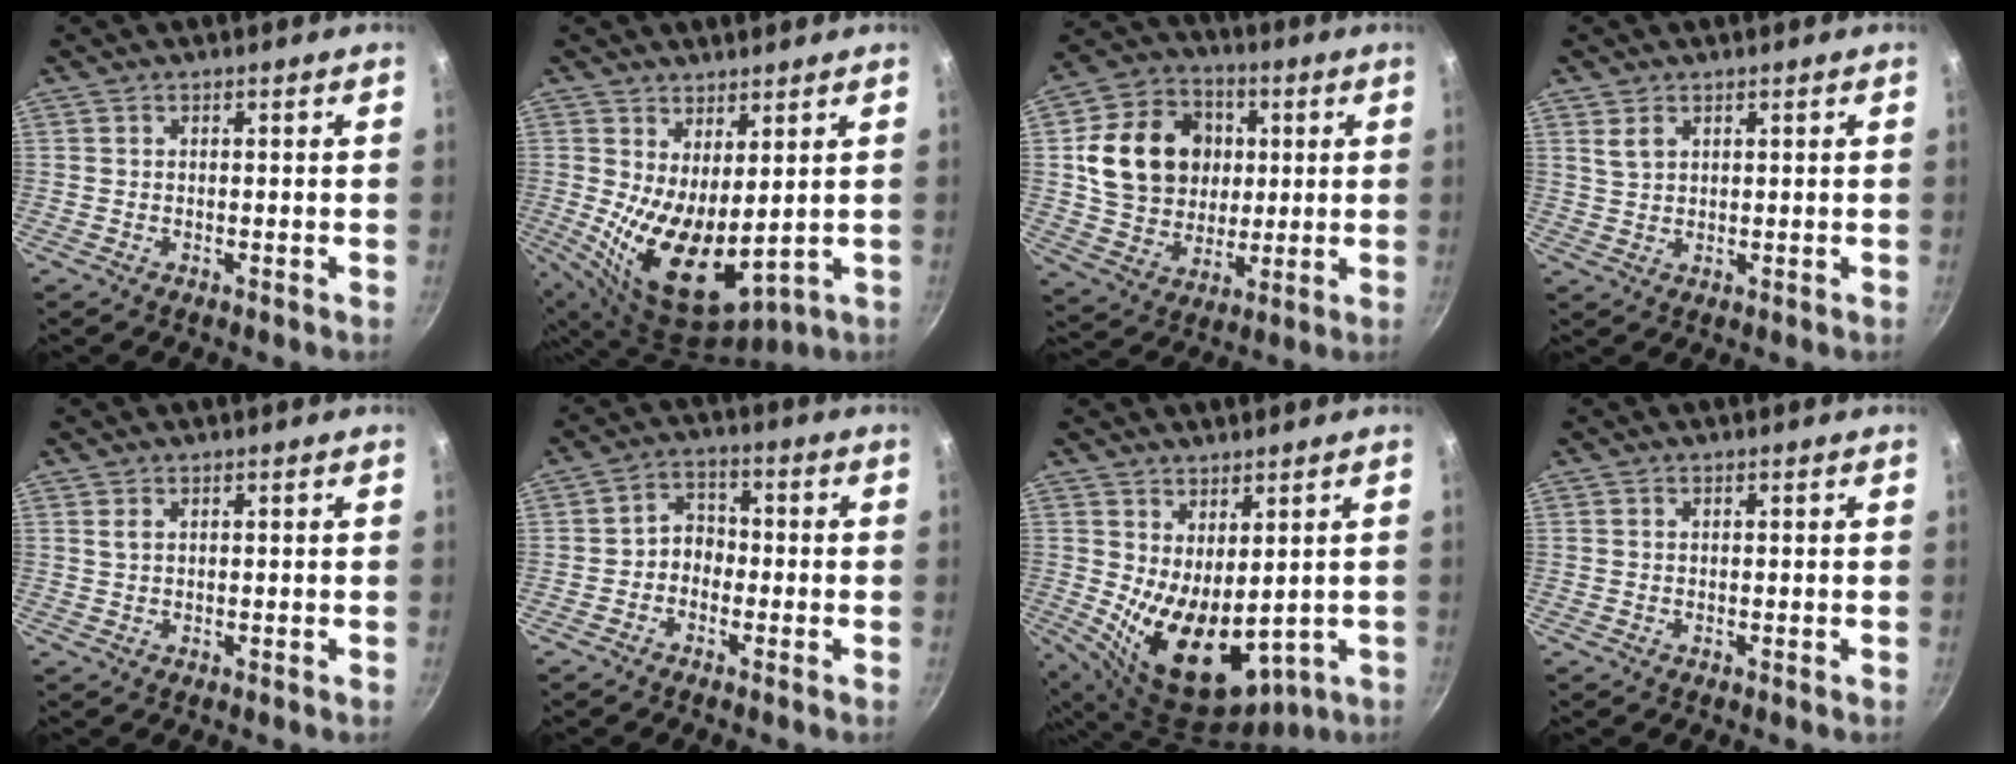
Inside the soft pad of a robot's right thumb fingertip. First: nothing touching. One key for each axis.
{"total": 12.5, "fx": 1.8, "fy": 6.2, "fz": 10.7, "tx": -0.171, "ty": -0.043, "tz": 0.051}
{"total": 18.5, "fx": 3.0, "fy": 15.2, "fz": 10.1, "tx": -0.148, "ty": 0.012, "tz": 0.056}
{"total": 3.0, "fx": 1.5, "fy": 1.9, "fz": 1.8, "tx": -0.028, "ty": -0.003, "tz": 0.032}
{"total": 1.2, "fx": 0.6, "fy": 0.7, "fz": 0.8, "tx": -0.016, "ty": 0.000, "tz": 0.012}
{"total": 4.2, "fx": -1.5, "fy": 3.3, "fz": 2.1, "tx": -0.012, "ty": 0.026, "tz": -0.035}
{"total": 14.0, "fx": 0.4, "fy": 8.1, "fz": 11.5, "tx": -0.164, "ty": -0.040, "tz": 0.038}
{"total": 0.0}